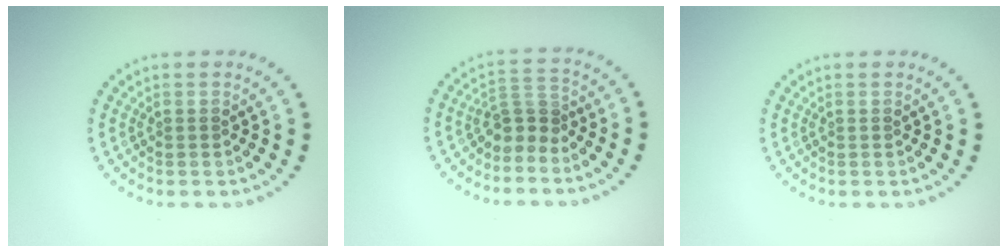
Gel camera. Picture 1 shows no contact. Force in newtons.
{"total": 2.5, "press": 1.7, "slide": 1.8}
{"total": 0.0}